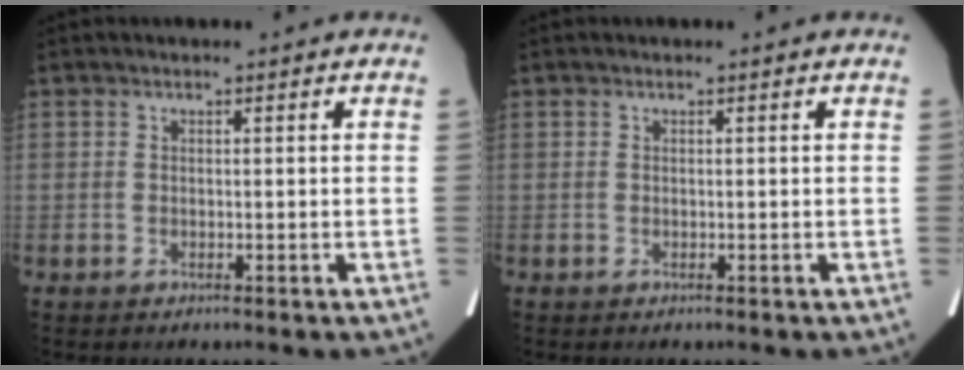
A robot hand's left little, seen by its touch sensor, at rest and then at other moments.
{"total": 0.0}